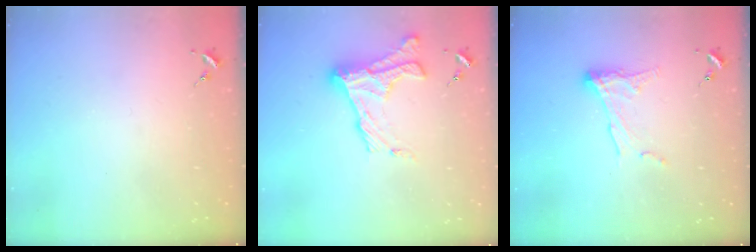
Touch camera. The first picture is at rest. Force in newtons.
{"total": 16.3, "press": 16.3, "slide": 1.0}
{"total": 9.6, "press": 9.6, "slide": 0.5}